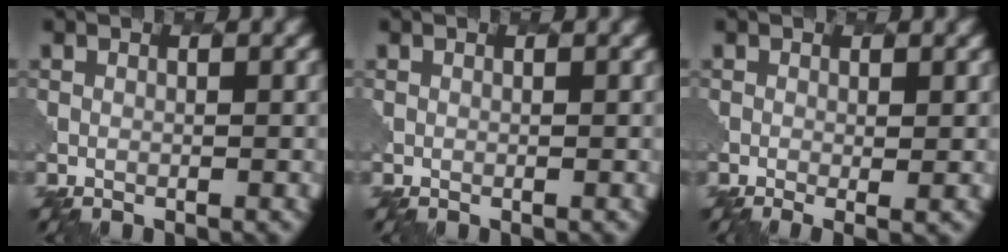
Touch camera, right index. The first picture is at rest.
{"total": 0.0}
{"total": 2.3, "force": [0.1, 0.7, 2.2], "torque": [-0.030, -0.001, 0.005]}